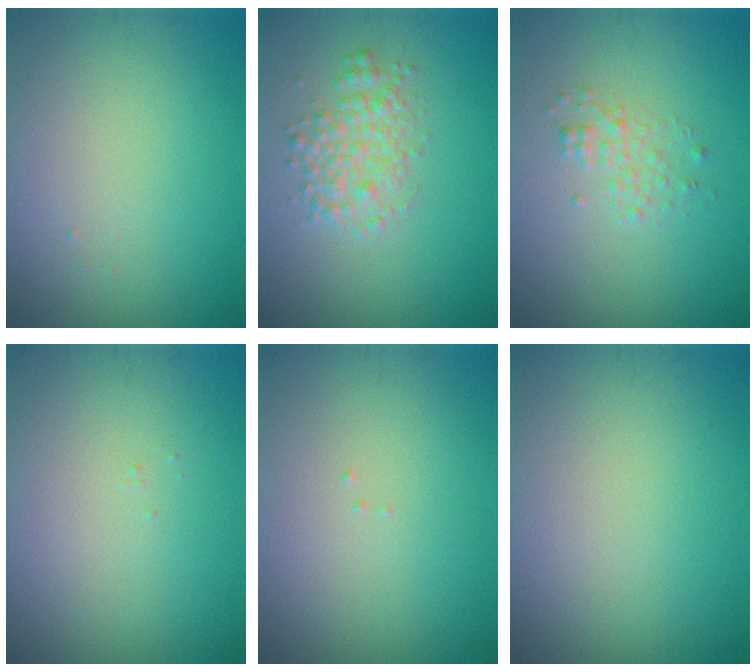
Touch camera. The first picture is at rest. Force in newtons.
{"total": 2.8, "press": 2.8, "slide": 0.1}
{"total": 1.4, "press": 1.4, "slide": 0.1}
{"total": 0.0}
{"total": 0.0}
{"total": 0.0}